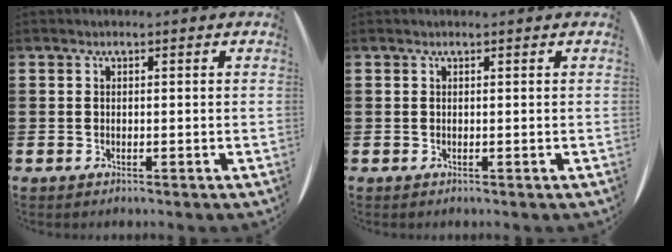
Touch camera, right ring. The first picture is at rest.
{"total": 0.0}